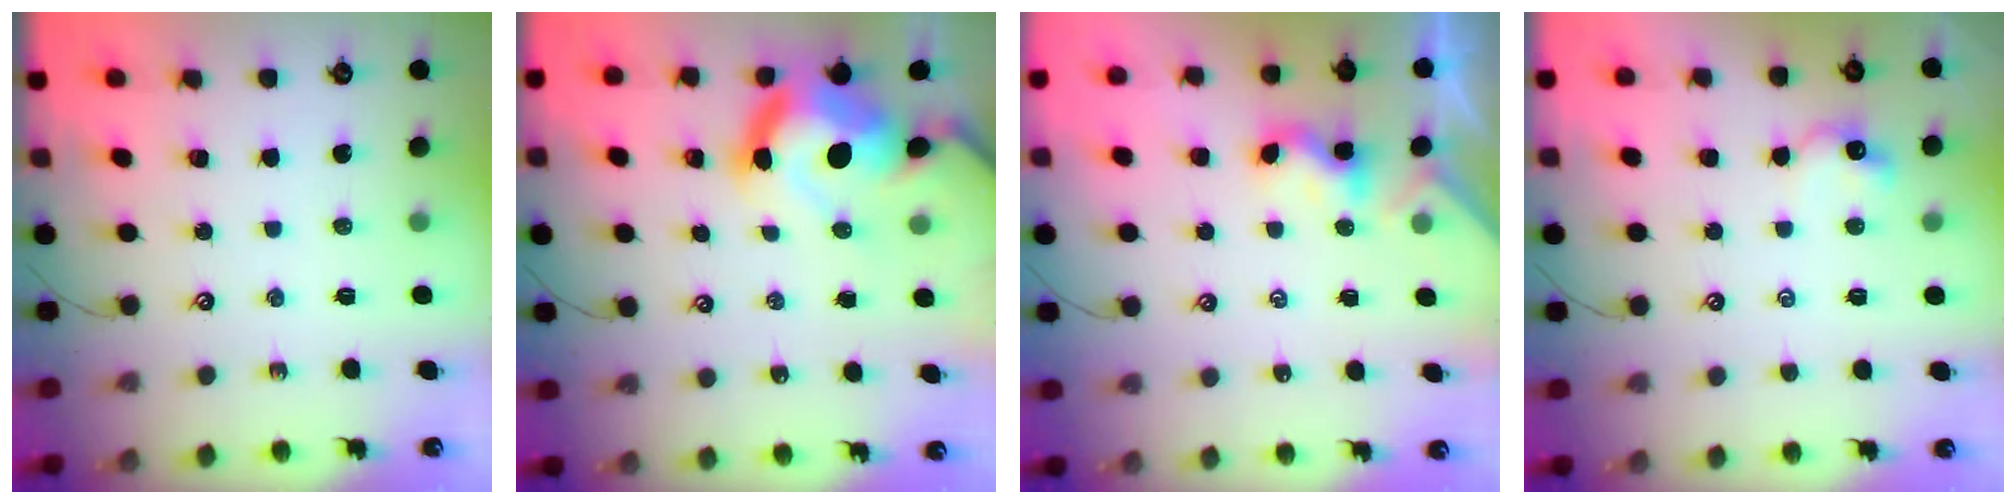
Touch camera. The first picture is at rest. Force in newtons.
{"total": 16.6, "press": 16.5, "slide": 2.2}
{"total": 1.5, "press": 1.5, "slide": 0.4}
{"total": 2.6, "press": 2.5, "slide": 0.5}